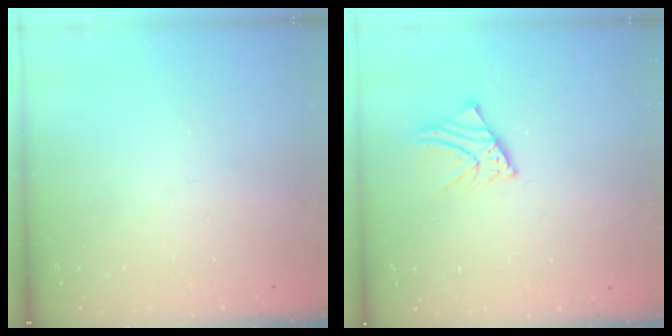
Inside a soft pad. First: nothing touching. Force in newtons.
{"total": 2.7, "press": 2.7, "slide": 0.4}